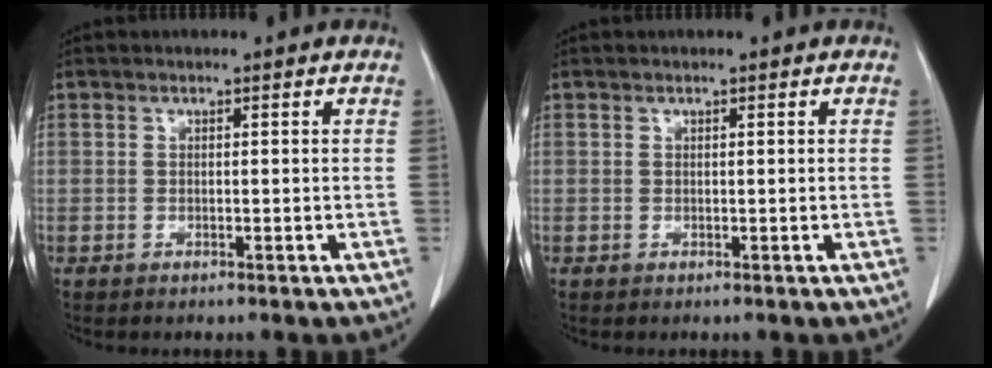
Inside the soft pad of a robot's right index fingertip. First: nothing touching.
{"total": 0.0}